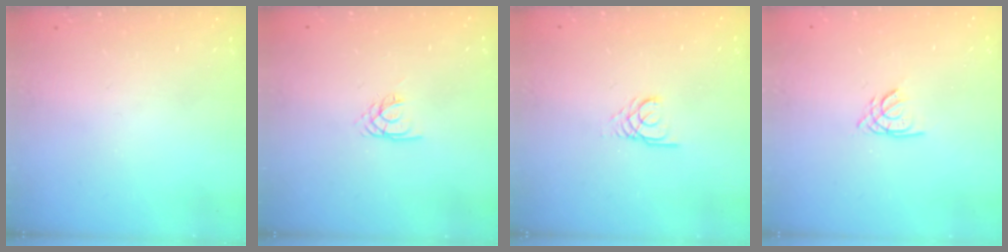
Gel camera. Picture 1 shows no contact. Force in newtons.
{"total": 2.1, "press": 2.1, "slide": 0.4}
{"total": 2.7, "press": 2.7, "slide": 0.3}
{"total": 2.2, "press": 2.2, "slide": 0.0}